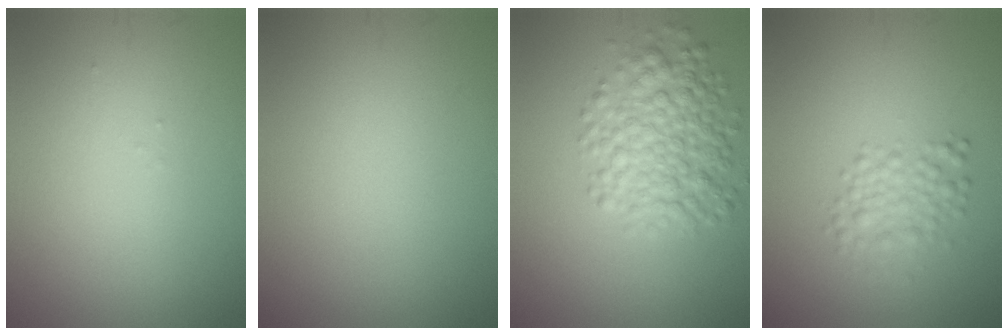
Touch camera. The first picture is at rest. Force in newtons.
{"total": 0.0}
{"total": 5.7, "press": 5.7, "slide": 0.1}
{"total": 2.7, "press": 2.7, "slide": 0.1}